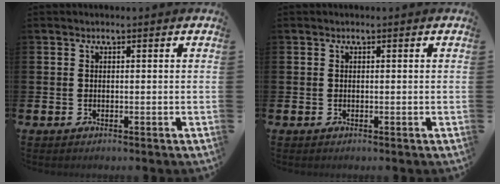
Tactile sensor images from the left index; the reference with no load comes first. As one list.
[{"total": 0.0}]